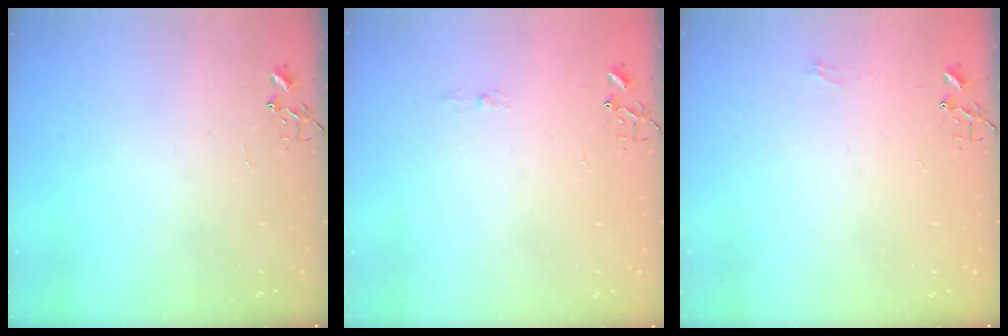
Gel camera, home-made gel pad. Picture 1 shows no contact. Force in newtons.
{"total": 2.9, "press": 2.9, "slide": 0.4}
{"total": 4.4, "press": 4.4, "slide": 0.5}